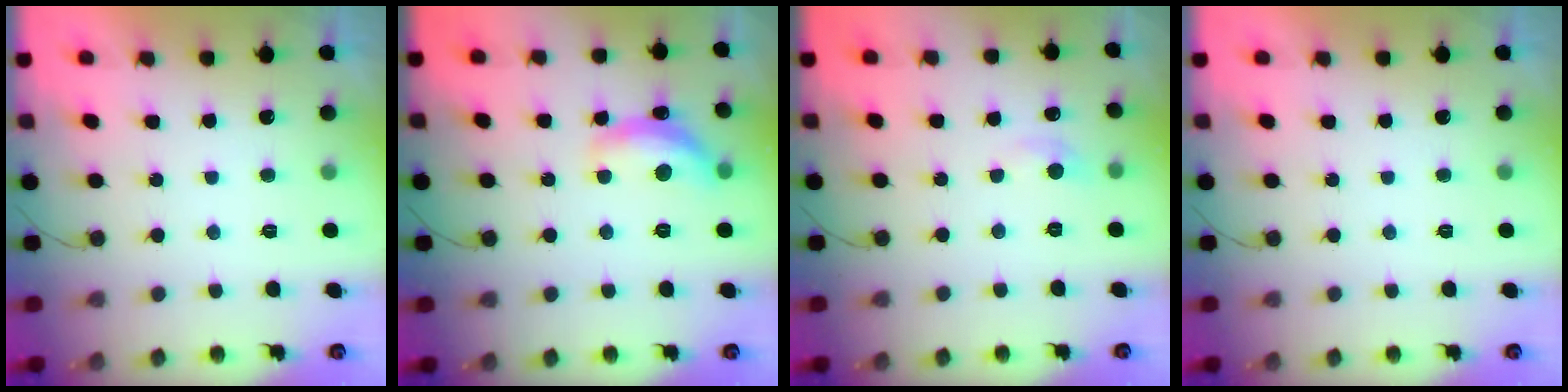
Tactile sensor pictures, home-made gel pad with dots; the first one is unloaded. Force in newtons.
{"total": 13.9, "press": 13.9, "slide": 0.6}
{"total": 4.3, "press": 4.3, "slide": 0.5}
{"total": 0.0}